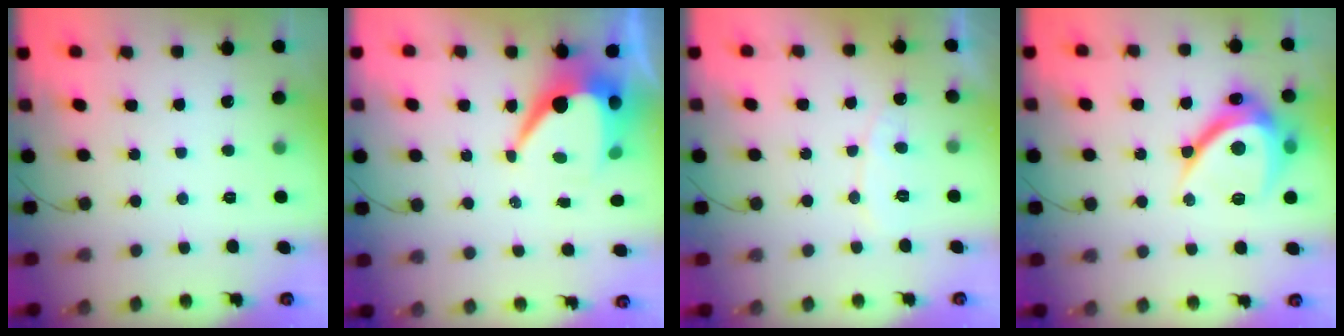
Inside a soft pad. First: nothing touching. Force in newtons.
{"total": 10.8, "press": 10.8, "slide": 0.9}
{"total": 5.9, "press": 5.9, "slide": 0.4}
{"total": 14.7, "press": 14.7, "slide": 0.5}